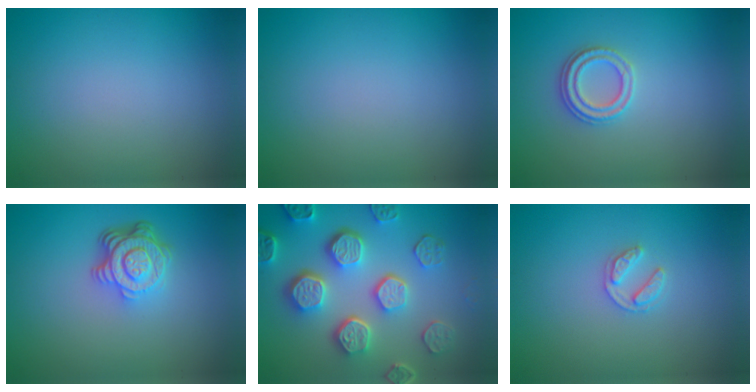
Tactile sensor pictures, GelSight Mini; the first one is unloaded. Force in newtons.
{"total": 0.0}
{"total": 2.3, "press": 2.2, "slide": 0.8}
{"total": 4.7, "press": 3.4, "slide": 3.3}
{"total": 7.2, "press": 5.9, "slide": 4.1}
{"total": 1.8, "press": 1.8, "slide": 0.3}